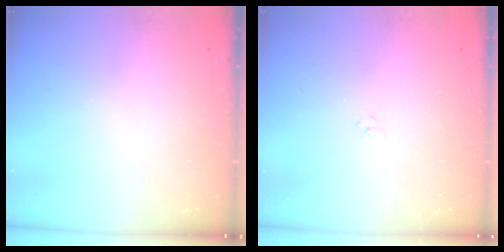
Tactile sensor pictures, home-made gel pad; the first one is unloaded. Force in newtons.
{"total": 2.9, "press": 2.9, "slide": 0.3}